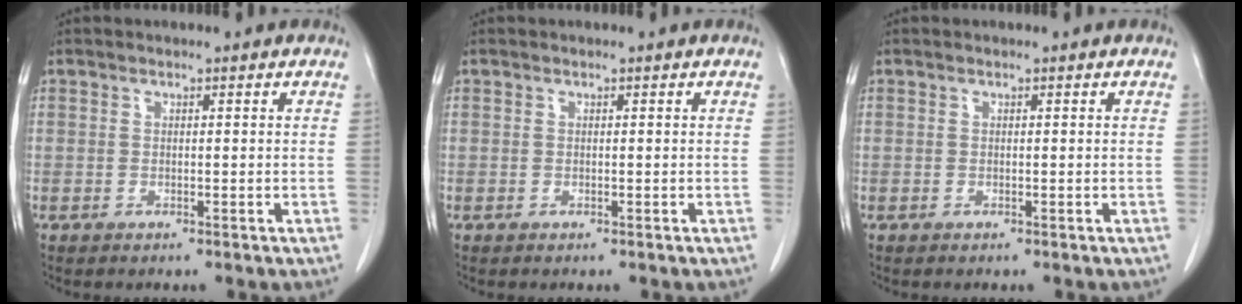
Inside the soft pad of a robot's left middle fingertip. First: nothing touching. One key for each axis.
{"total": 0.0}
{"total": 0.0}